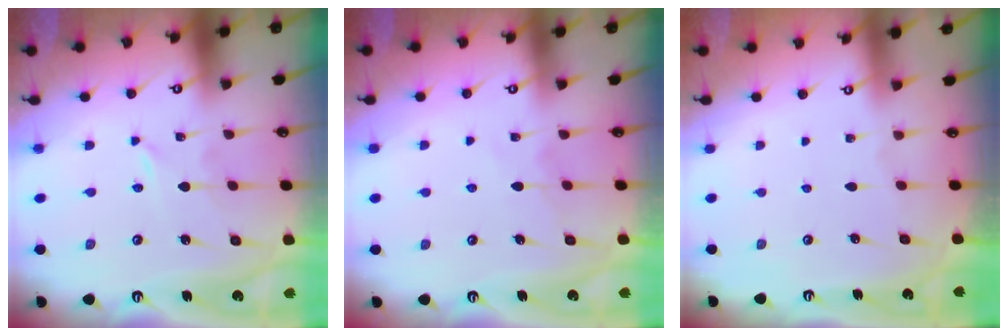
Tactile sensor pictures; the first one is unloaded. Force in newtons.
{"total": 6.0, "press": 6.0, "slide": 0.7}
{"total": 0.0}